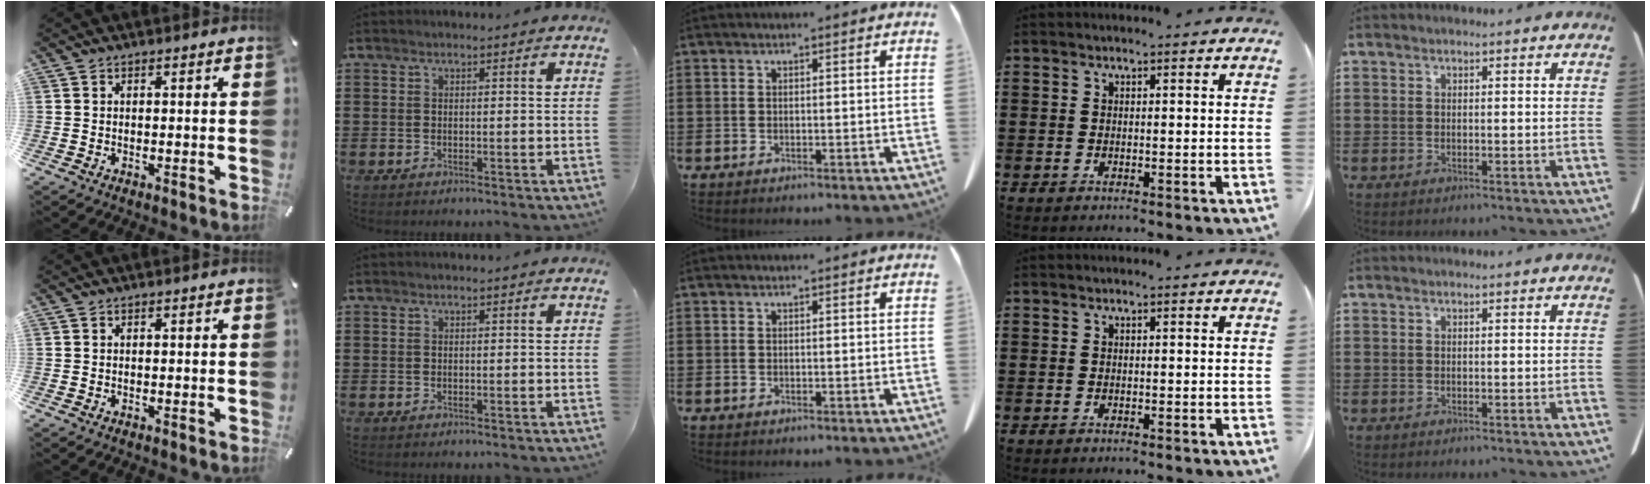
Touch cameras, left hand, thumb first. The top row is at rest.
{}